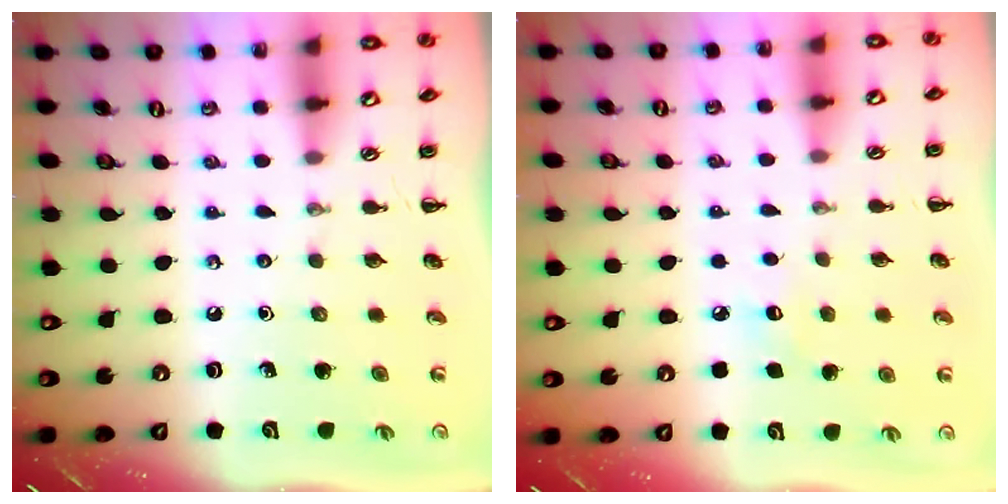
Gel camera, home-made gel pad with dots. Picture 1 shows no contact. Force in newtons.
{"total": 5.4, "press": 5.1, "slide": 1.5}